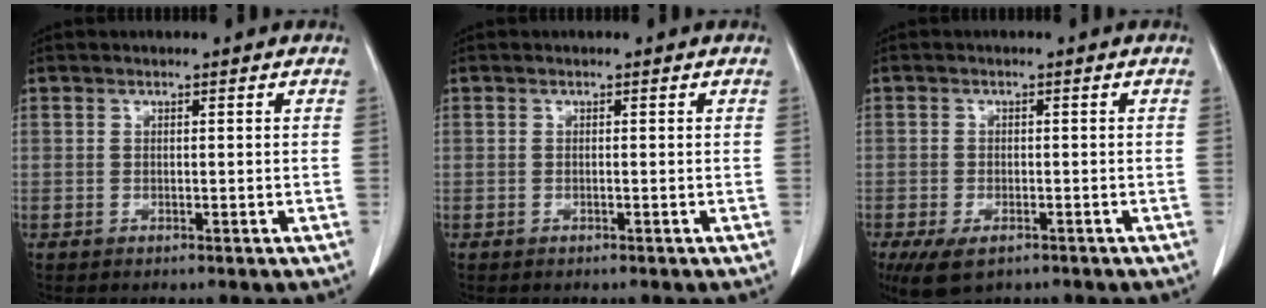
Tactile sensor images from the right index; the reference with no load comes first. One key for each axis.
{"total": 0.0}
{"total": 5.9, "fx": -3.7, "fy": 2.7, "fz": 3.7, "tx": -0.067, "ty": -0.010, "tz": -0.059}